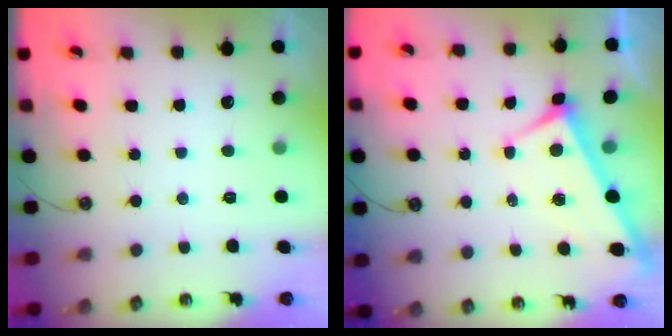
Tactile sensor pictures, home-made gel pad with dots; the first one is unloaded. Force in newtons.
{"total": 3.9, "press": 3.9, "slide": 0.4}